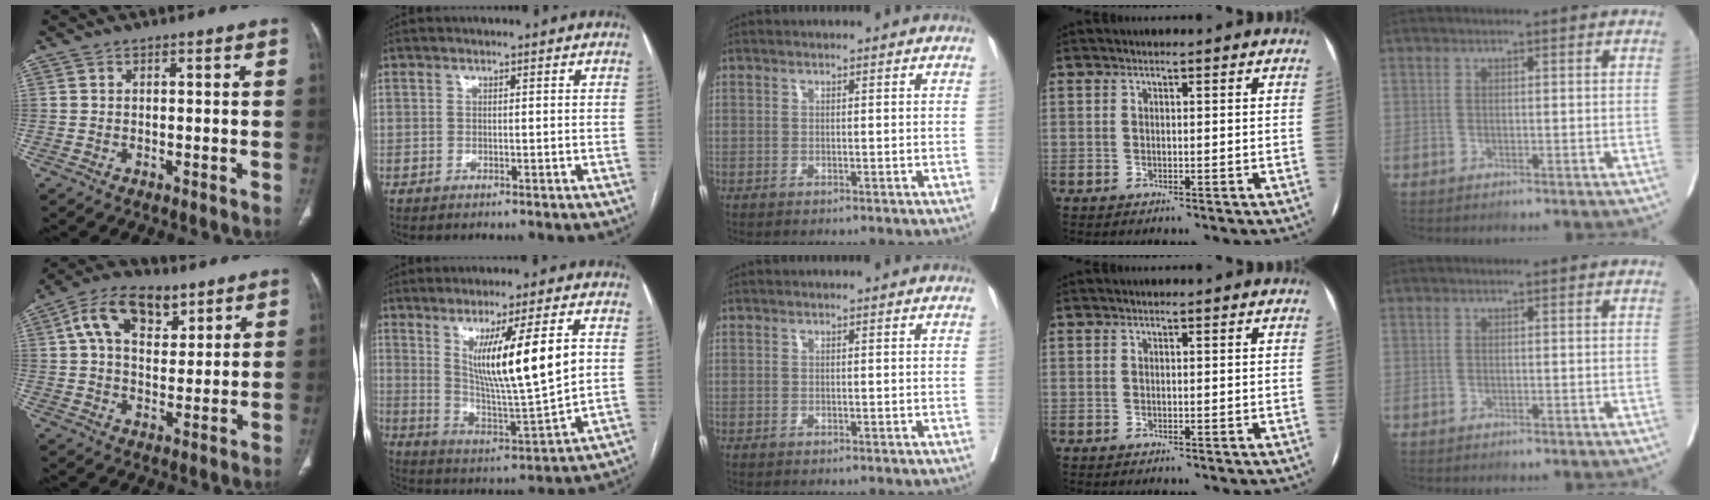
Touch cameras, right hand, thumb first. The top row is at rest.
{"thumb": {"total": 12.4, "force": [5.7, 7.4, 8.2], "torque": [-0.118, -0.005, 0.095]}, "index": {"total": 14.8, "force": [3.7, 0.7, 14.3], "torque": [-0.243, -0.023, 0.069]}}